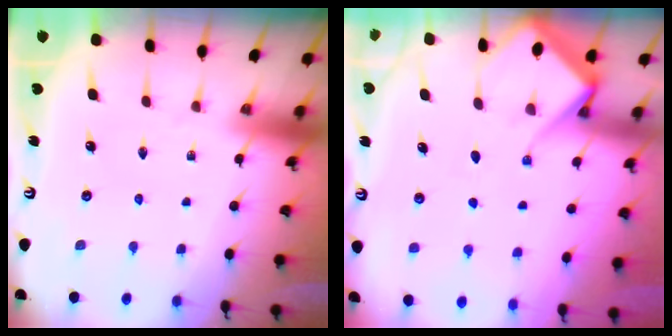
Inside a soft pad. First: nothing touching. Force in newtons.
{"total": 8.5, "press": 8.5, "slide": 0.9}